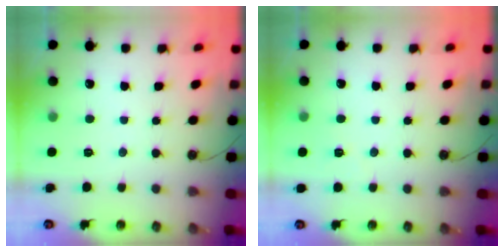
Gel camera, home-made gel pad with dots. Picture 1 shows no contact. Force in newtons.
{"total": 3.3, "press": 3.2, "slide": 0.6}